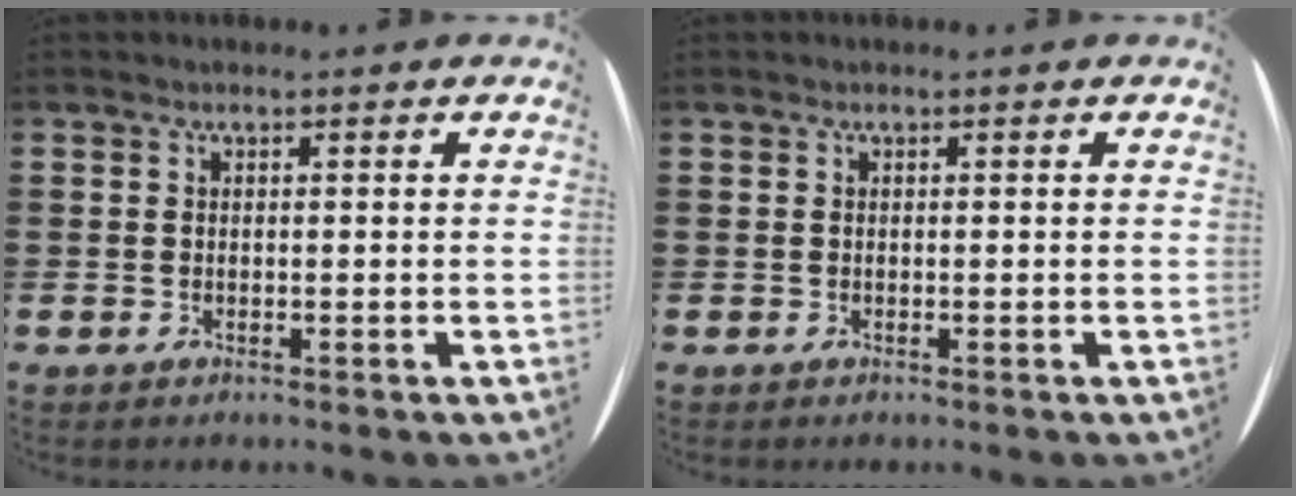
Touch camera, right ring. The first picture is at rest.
{"total": 0.0}